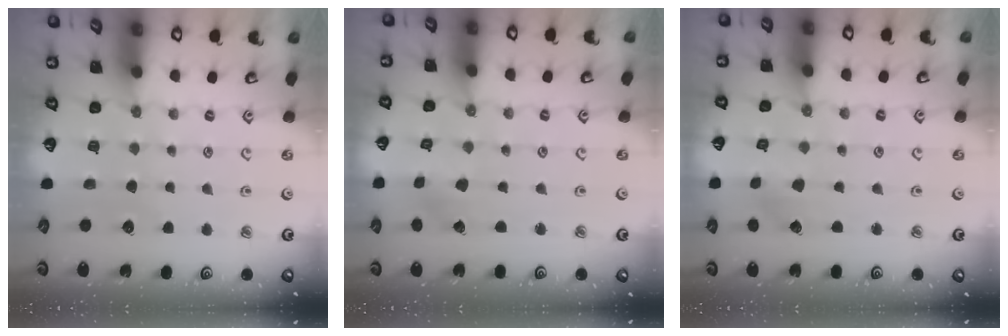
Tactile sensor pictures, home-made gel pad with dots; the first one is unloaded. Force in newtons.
{"total": 0.6, "press": 0.5, "slide": 0.2}
{"total": 2.1, "press": 2.1, "slide": 0.2}